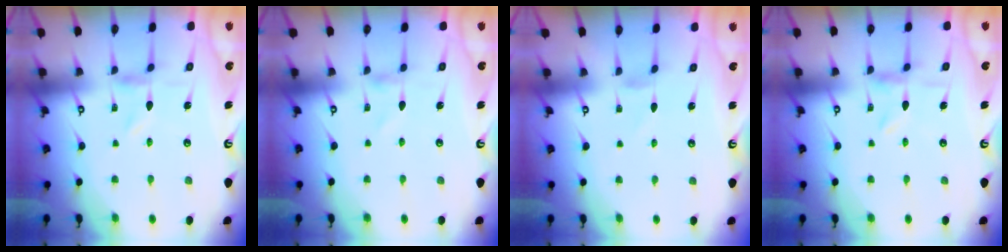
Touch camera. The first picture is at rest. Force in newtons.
{"total": 0.7, "press": 0.6, "slide": 0.1}
{"total": 0.0}
{"total": 2.0, "press": 2.0, "slide": 0.3}